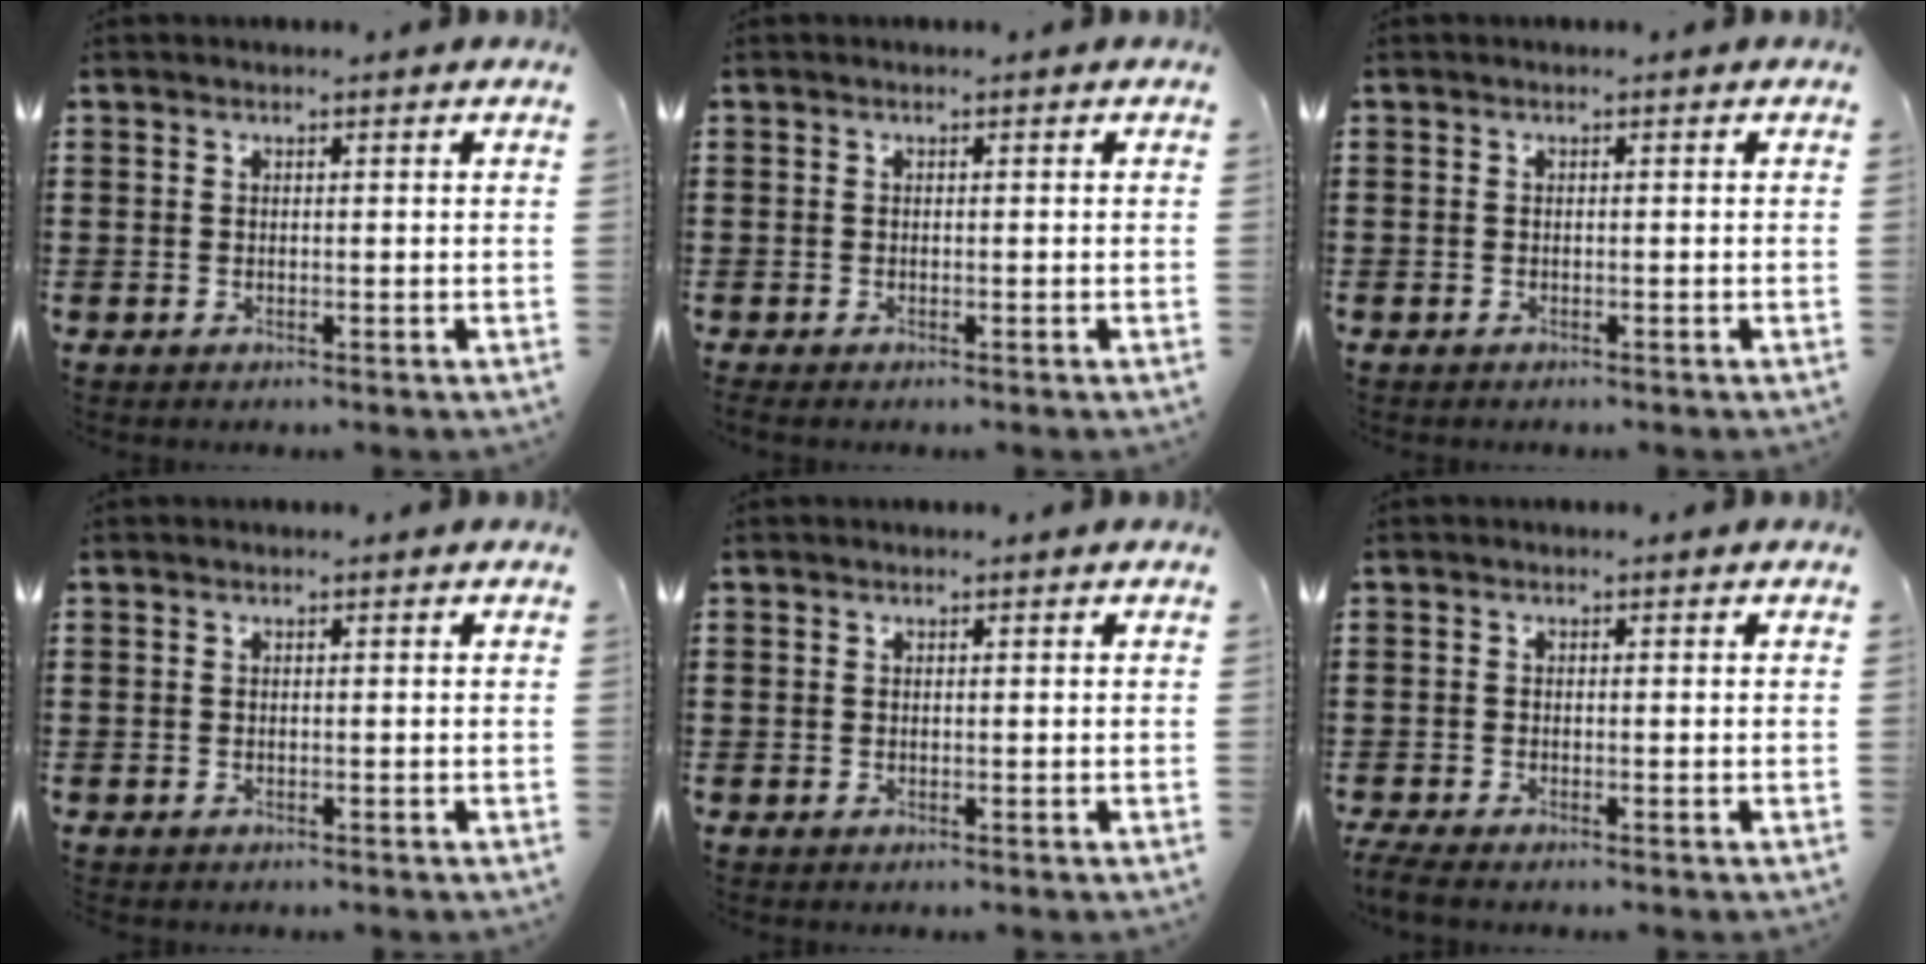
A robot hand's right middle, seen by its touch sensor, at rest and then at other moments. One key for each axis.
{"total": 0.0}
{"total": 0.0}
{"total": 0.0}
{"total": 0.0}
{"total": 1.5, "fx": -1.4, "fy": 0.0, "fz": 0.6, "tx": -0.019, "ty": -0.004, "tz": -0.029}